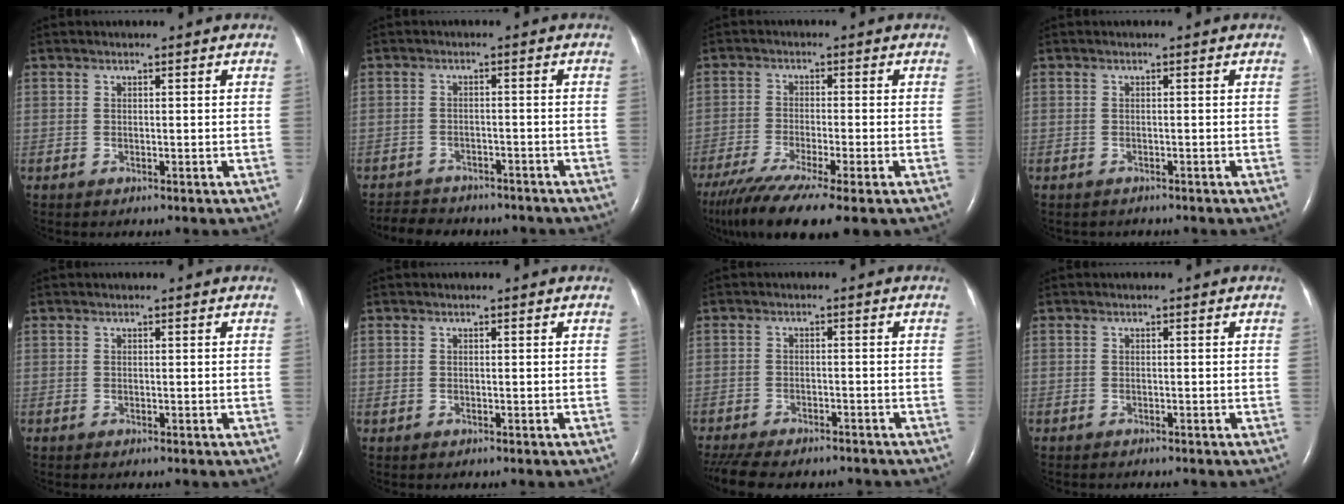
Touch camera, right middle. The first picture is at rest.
{"total": 9.9, "force": [-8.7, 3.7, 2.9], "torque": [-0.060, 0.002, -0.111]}
{"total": 13.7, "force": [-9.8, 1.3, 9.6], "torque": [-0.172, -0.037, -0.161]}
{"total": 1.5, "force": [-1.3, 0.6, 0.1], "torque": [-0.012, -0.002, -0.016]}
{"total": 0.0}
{"total": 0.0}
{"total": 13.9, "force": [-11.7, 4.6, 5.9], "torque": [-0.141, -0.014, -0.160]}
{"total": 1.7, "force": [-1.5, 0.4, 0.7], "torque": [-0.016, -0.005, -0.015]}